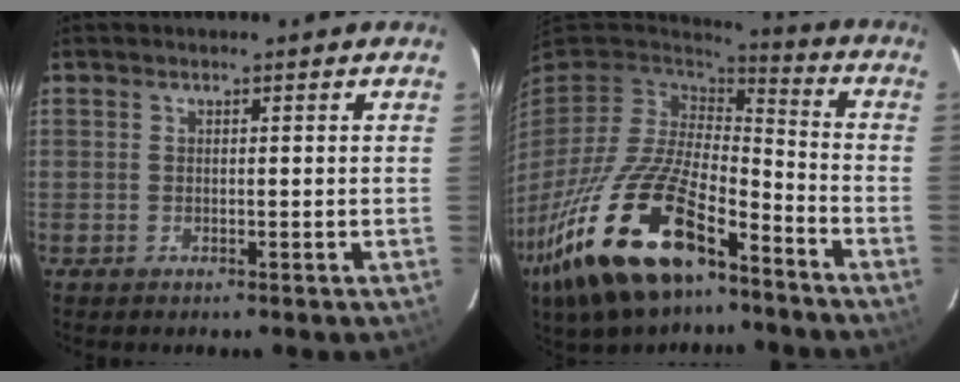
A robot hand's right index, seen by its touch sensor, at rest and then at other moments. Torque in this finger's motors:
{"motor_torque": [2.14, 0.00, 1.06, 0.21]}